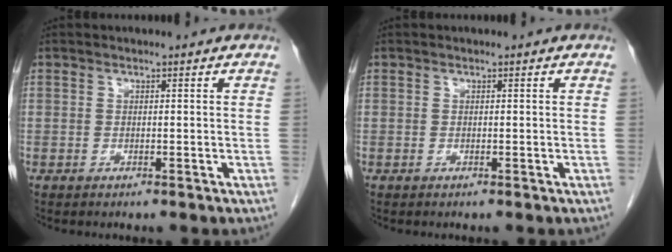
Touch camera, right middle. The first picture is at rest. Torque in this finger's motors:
{"motor_torque": [0.02, -0.01, 0.00, 0.00]}